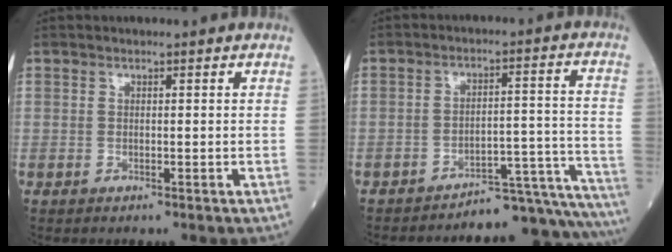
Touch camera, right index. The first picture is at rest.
{"total": 16.6, "force": [-16.4, 0.4, 2.3], "torque": [0.028, 0.048, -0.207]}